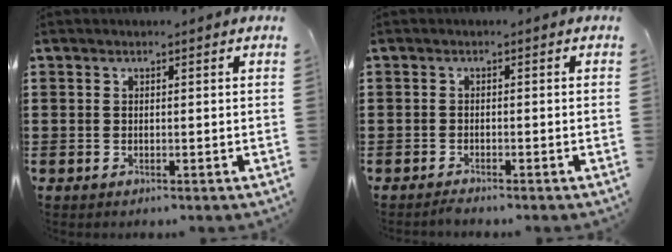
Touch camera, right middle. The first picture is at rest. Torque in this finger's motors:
{"motor_torque": [-1.01, 1.00, -0.03, -0.01]}